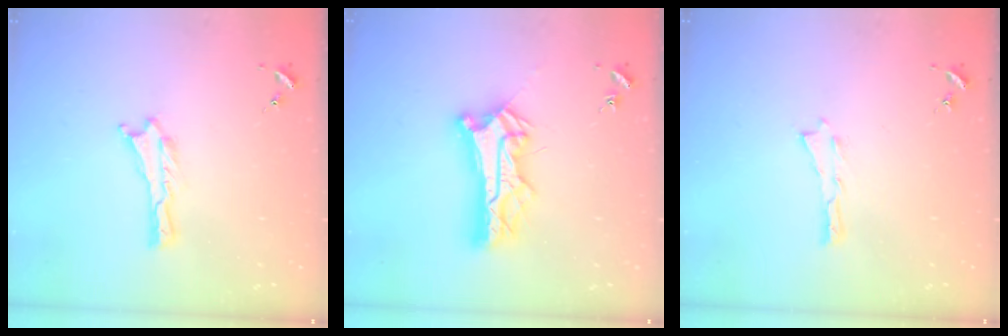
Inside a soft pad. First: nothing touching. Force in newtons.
{"total": 10.5, "press": 10.4, "slide": 1.1}
{"total": 0.0}